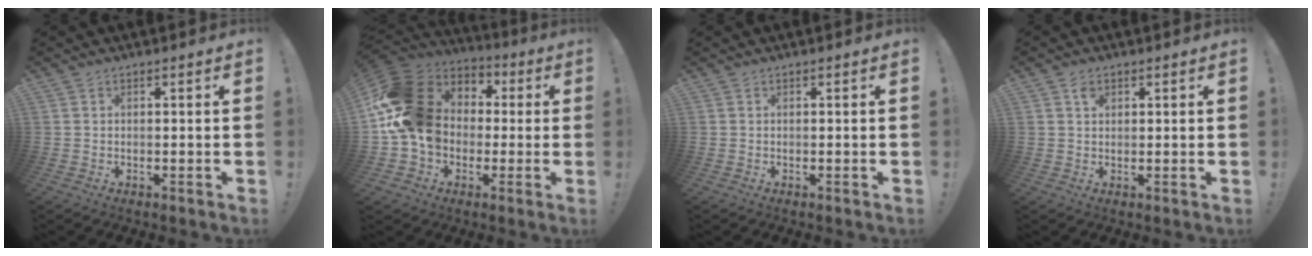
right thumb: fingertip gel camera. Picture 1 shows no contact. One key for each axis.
{"total": 21.0, "fx": 1.9, "fy": 16.9, "fz": 12.2, "tx": -0.210, "ty": 0.001, "tz": 0.058}
{"total": 0.0}
{"total": 2.1, "fx": 1.1, "fy": 1.4, "fz": 1.1, "tx": -0.001, "ty": -0.007, "tz": 0.016}